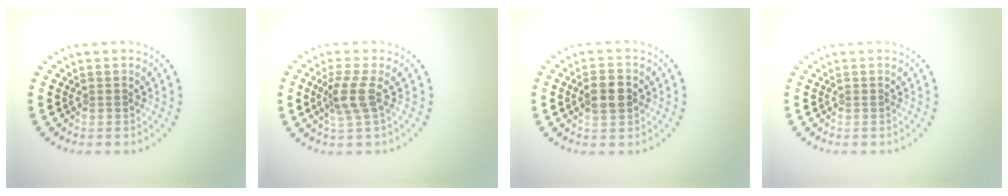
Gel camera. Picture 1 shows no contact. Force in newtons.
{"total": 2.8, "press": 2.1, "slide": 1.8}
{"total": 2.8, "press": 2.8, "slide": 0.3}
{"total": 0.0}